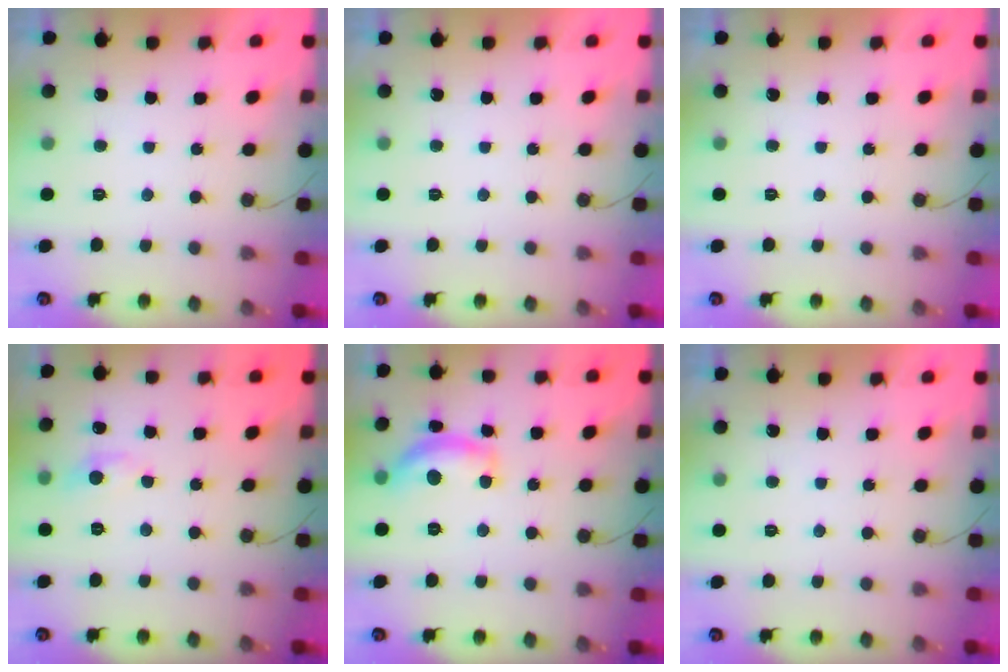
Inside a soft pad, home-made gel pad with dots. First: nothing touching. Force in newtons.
{"total": 0.0}
{"total": 0.0}
{"total": 4.4, "press": 4.4, "slide": 0.5}
{"total": 12.7, "press": 12.6, "slide": 0.8}
{"total": 0.0}